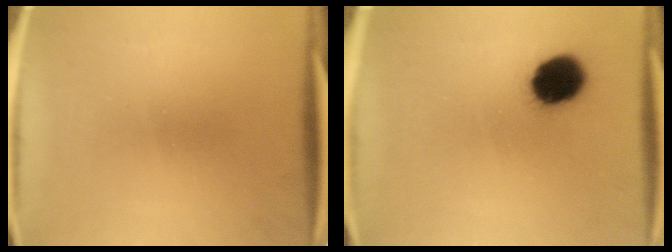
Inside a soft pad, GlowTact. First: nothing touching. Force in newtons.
{"total": 11.7}